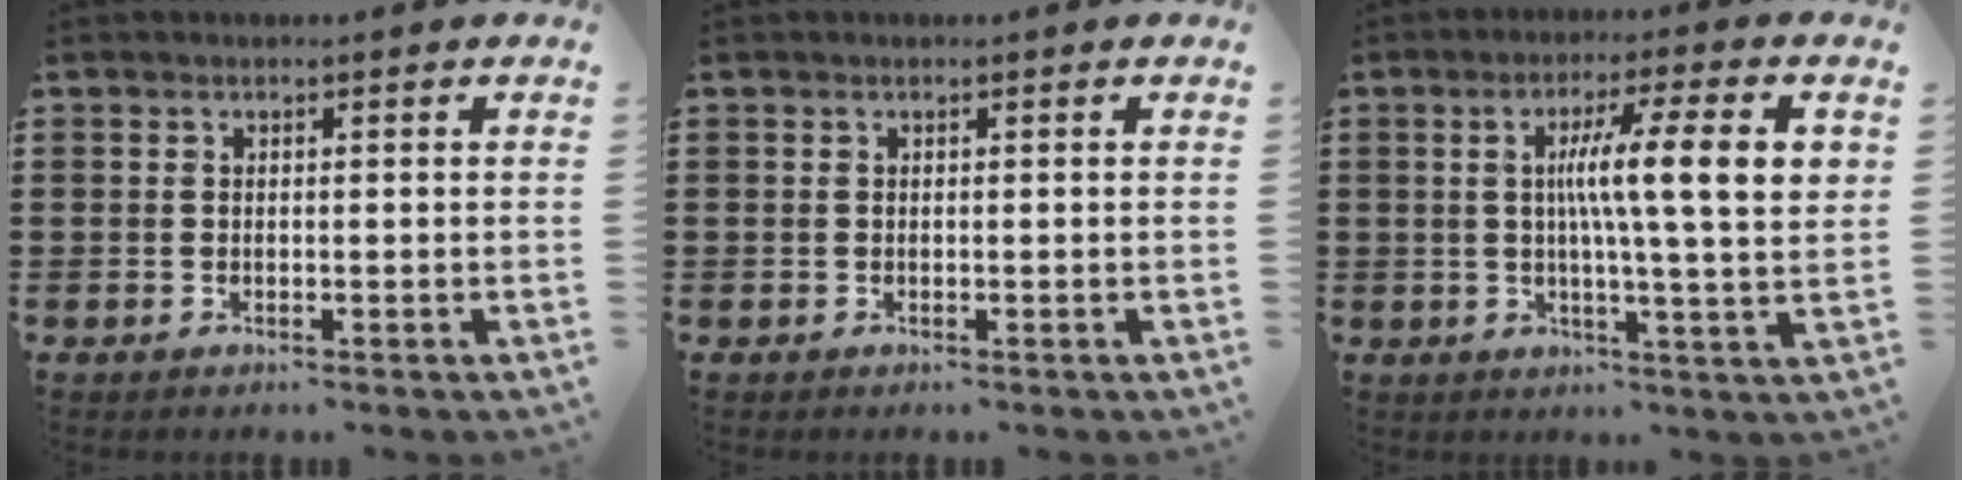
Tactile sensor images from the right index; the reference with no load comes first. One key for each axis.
{"total": 0.0}
{"total": 11.6, "fx": 2.3, "fy": 1.4, "fz": 11.2, "tx": -0.202, "ty": 0.006, "tz": 0.031}